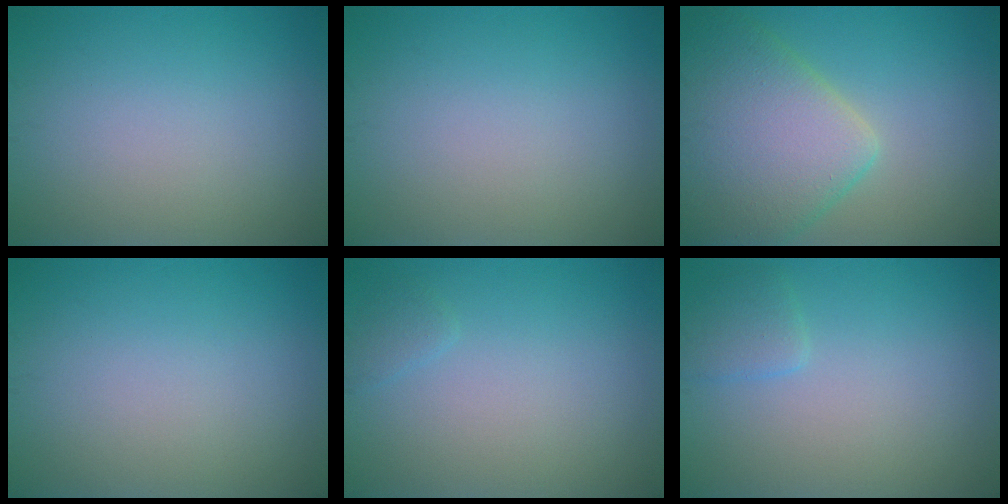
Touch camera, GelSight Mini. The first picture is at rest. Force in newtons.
{"total": 0.0}
{"total": 8.8, "press": 8.7, "slide": 0.5}
{"total": 0.0}
{"total": 0.8, "press": 0.8, "slide": 0.1}
{"total": 1.5, "press": 1.5, "slide": 0.2}